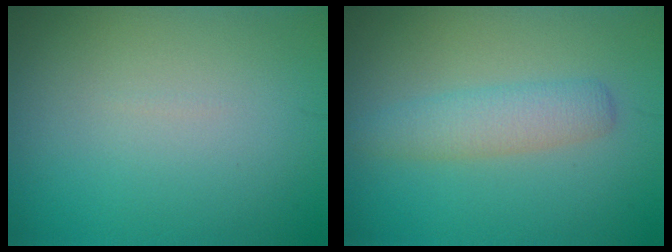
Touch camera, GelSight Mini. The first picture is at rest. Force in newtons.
{"total": 2.8, "press": 2.8, "slide": 0.1}